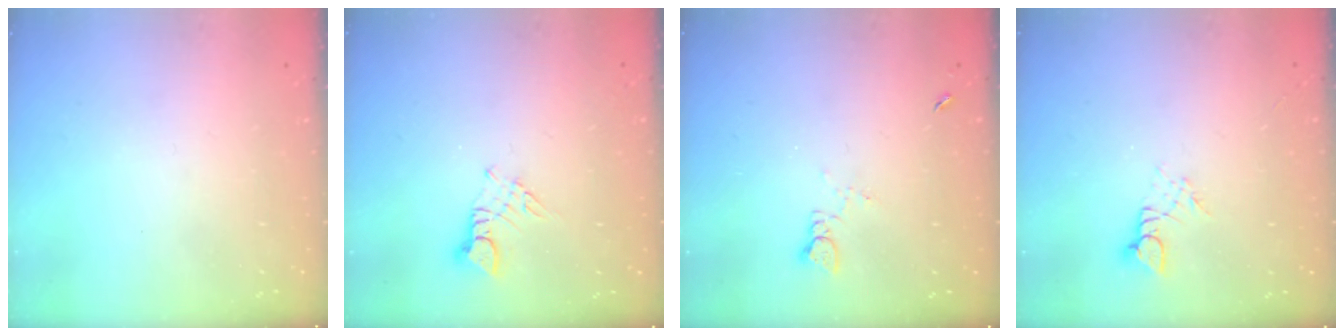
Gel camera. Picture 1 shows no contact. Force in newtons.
{"total": 3.2, "press": 3.2, "slide": 0.4}
{"total": 1.7, "press": 1.7, "slide": 0.2}
{"total": 2.7, "press": 2.7, "slide": 0.3}